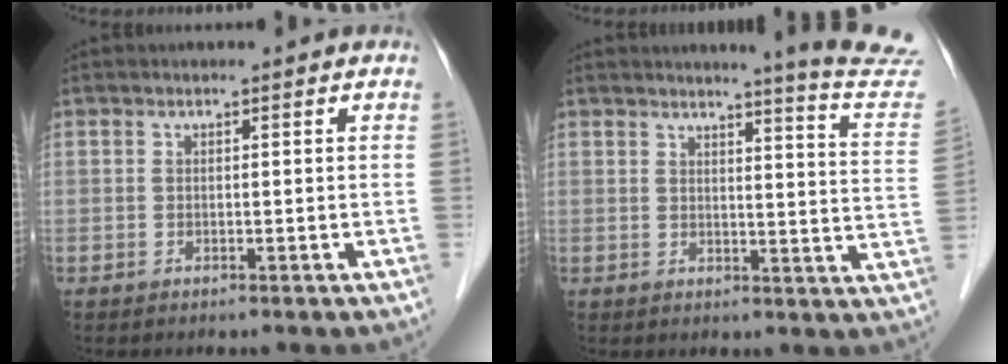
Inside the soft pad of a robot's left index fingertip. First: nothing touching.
{"total": 12.5, "force": [12.1, -2.0, 2.5], "torque": [-0.026, -0.107, 0.117]}